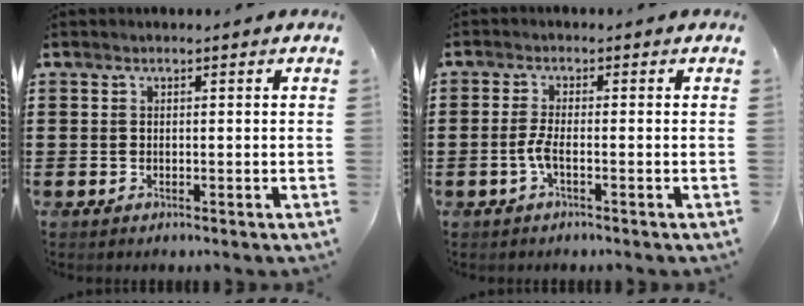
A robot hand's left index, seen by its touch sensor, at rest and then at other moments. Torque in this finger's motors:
{"motor_torque": [0.25, 0.25, 0.10, 0.06]}